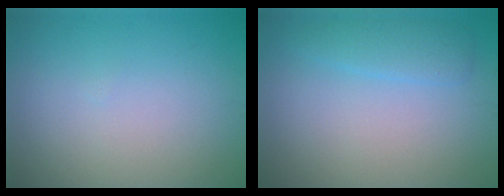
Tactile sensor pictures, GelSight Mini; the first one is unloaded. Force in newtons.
{"total": 1.9, "press": 1.9, "slide": 0.2}